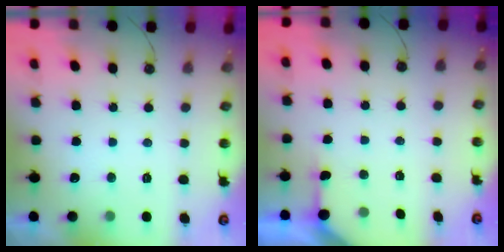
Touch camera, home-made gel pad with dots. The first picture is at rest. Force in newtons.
{"total": 2.7, "press": 2.7, "slide": 0.3}